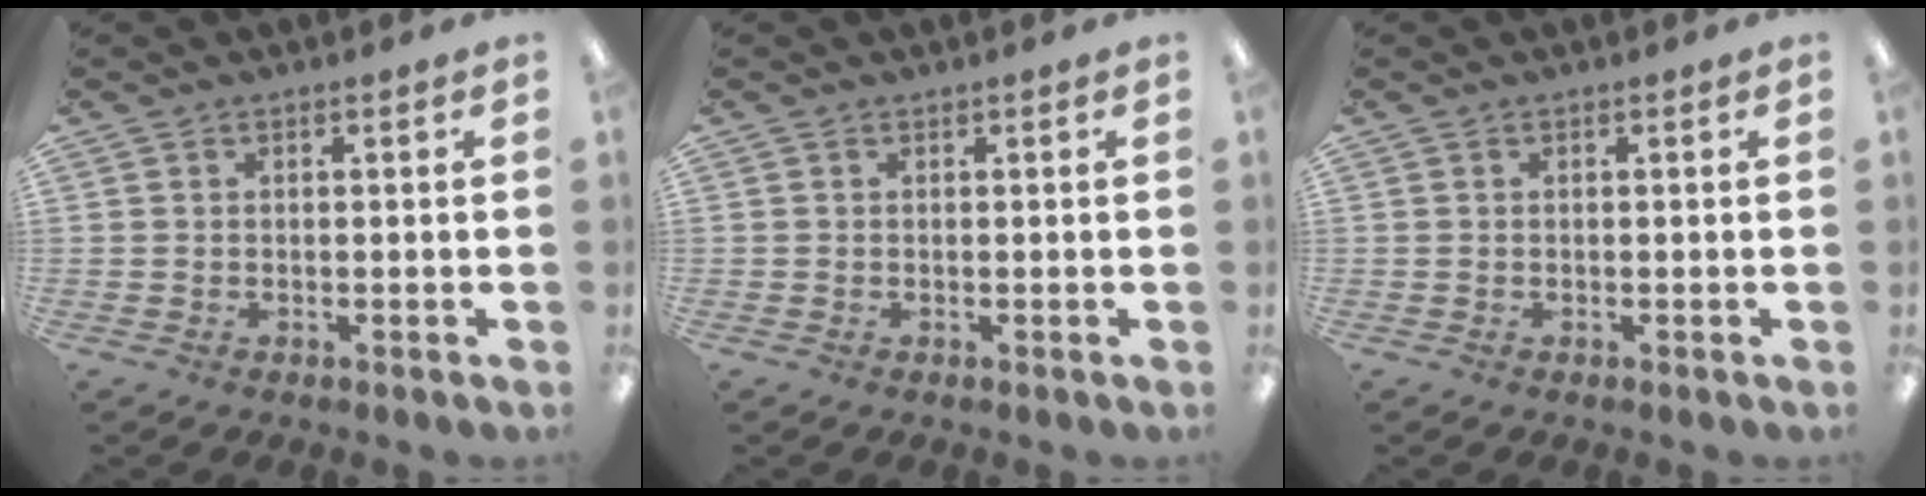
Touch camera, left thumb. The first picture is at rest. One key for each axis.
{"total": 0.0}
{"total": 0.0}